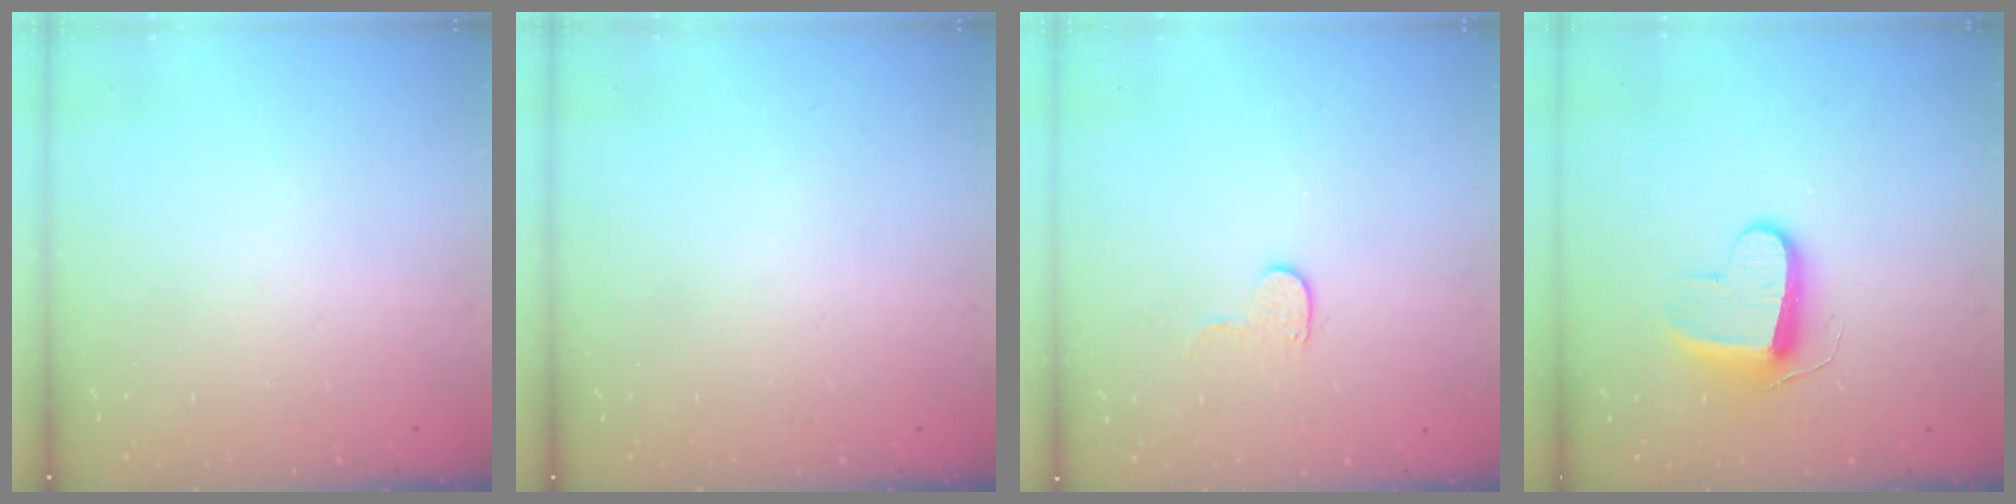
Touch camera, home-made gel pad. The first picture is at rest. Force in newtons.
{"total": 0.0}
{"total": 4.1, "press": 4.1, "slide": 0.4}
{"total": 9.6, "press": 9.6, "slide": 0.2}